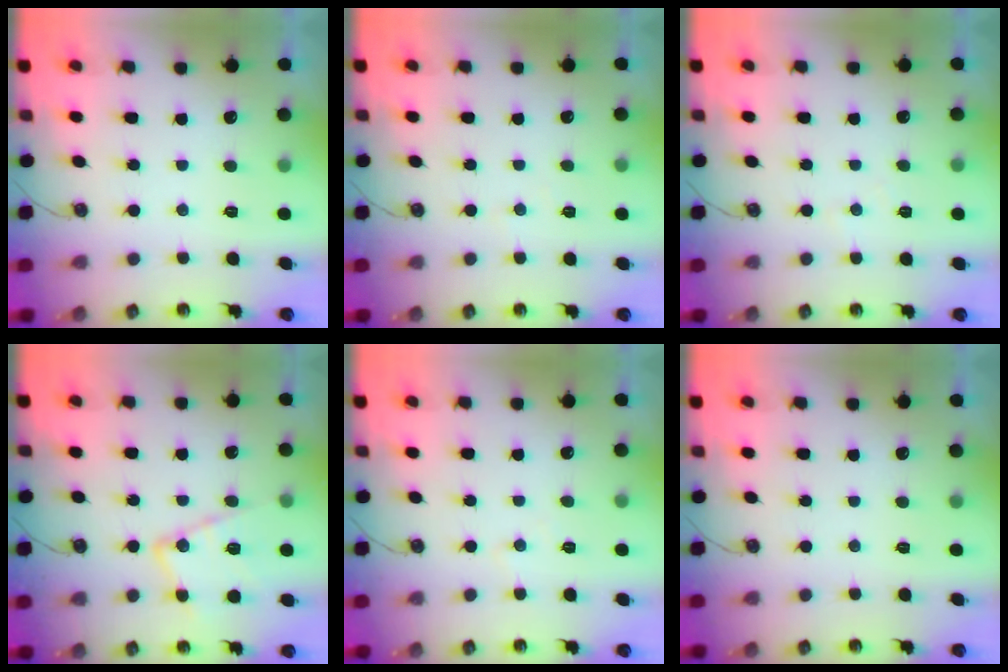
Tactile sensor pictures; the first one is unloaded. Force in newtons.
{"total": 2.1, "press": 2.1, "slide": 0.4}
{"total": 4.4, "press": 4.4, "slide": 0.7}
{"total": 14.7, "press": 14.7, "slide": 1.2}
{"total": 4.3, "press": 4.3, "slide": 0.7}
{"total": 0.0}